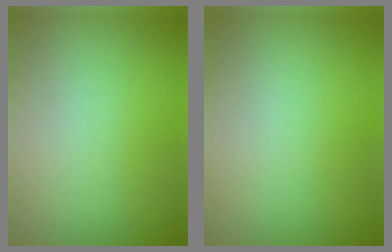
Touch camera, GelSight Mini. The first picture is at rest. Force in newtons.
{"total": 0.0}